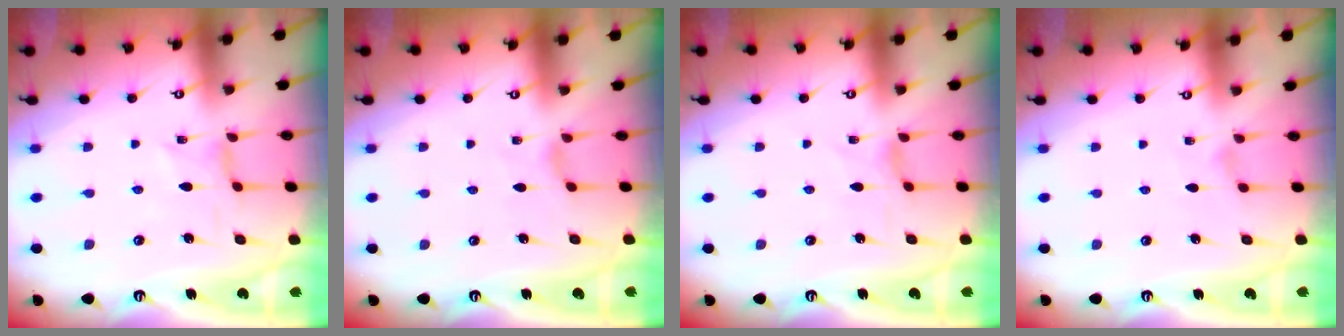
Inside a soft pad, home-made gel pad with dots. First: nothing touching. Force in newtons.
{"total": 1.4, "press": 1.3, "slide": 0.4}
{"total": 2.5, "press": 2.4, "slide": 0.4}
{"total": 1.0, "press": 0.9, "slide": 0.3}